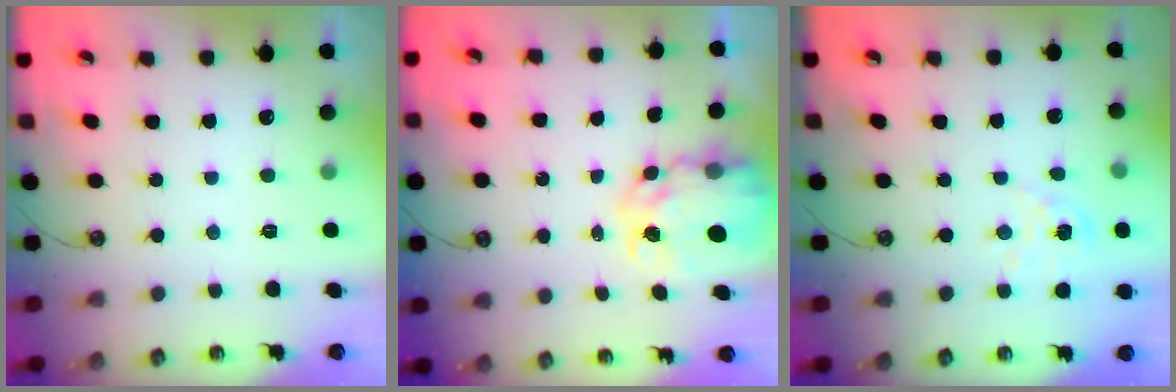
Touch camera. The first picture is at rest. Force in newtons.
{"total": 8.4, "press": 8.4, "slide": 0.6}
{"total": 2.9, "press": 2.9, "slide": 0.3}